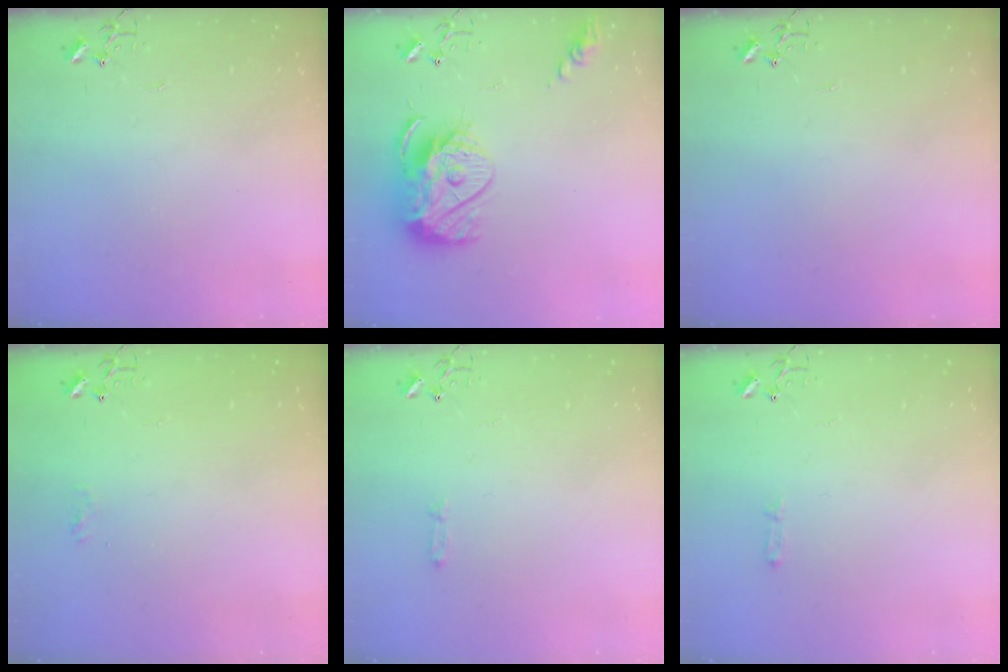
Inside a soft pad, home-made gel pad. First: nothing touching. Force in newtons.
{"total": 14.3, "press": 14.2, "slide": 1.3}
{"total": 0.0}
{"total": 5.6, "press": 5.5, "slide": 0.5}
{"total": 2.8, "press": 2.8, "slide": 0.4}
{"total": 2.8, "press": 2.8, "slide": 0.4}